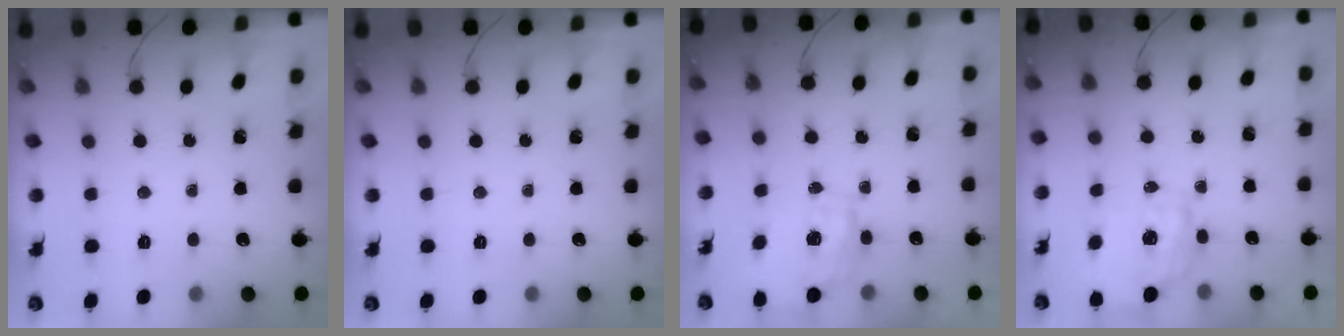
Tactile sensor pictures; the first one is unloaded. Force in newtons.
{"total": 0.0}
{"total": 1.2, "press": 1.1, "slide": 0.5}
{"total": 2.0, "press": 1.8, "slide": 1.0}